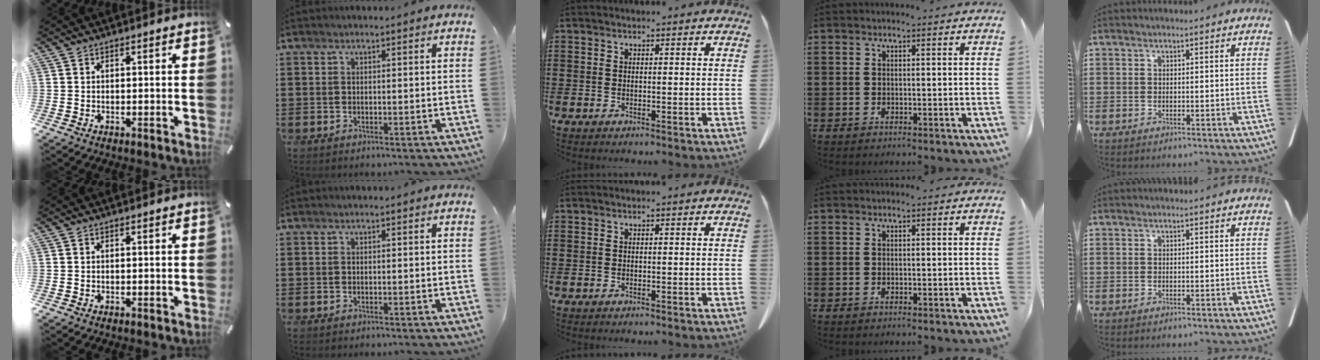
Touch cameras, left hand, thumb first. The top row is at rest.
{}